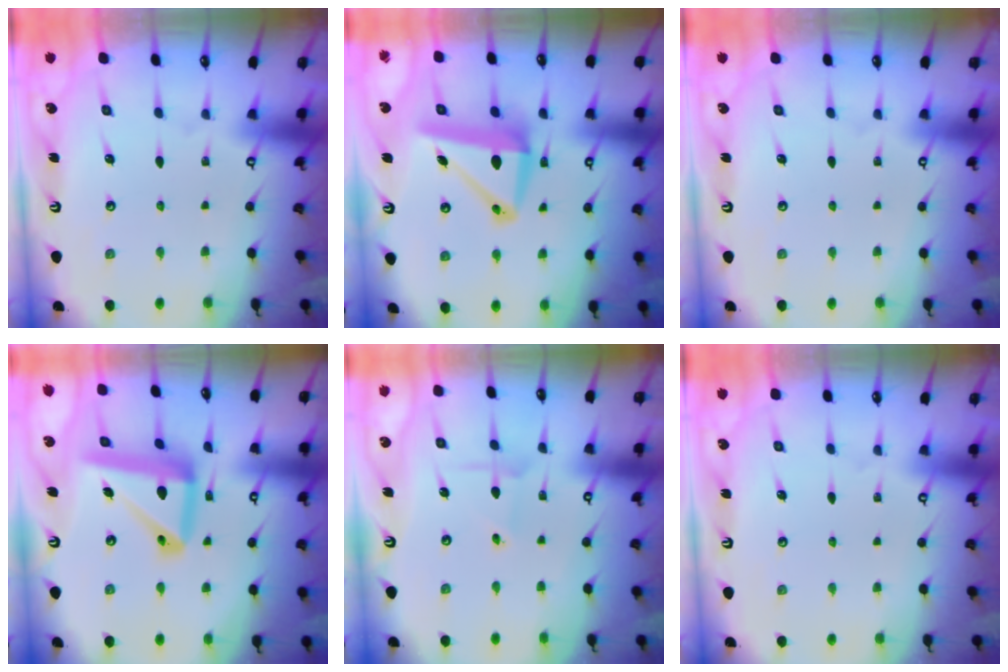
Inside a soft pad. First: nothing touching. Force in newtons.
{"total": 10.3, "press": 10.1, "slide": 2.3}
{"total": 0.8, "press": 0.7, "slide": 0.4}
{"total": 16.9, "press": 16.8, "slide": 1.8}
{"total": 2.9, "press": 2.9, "slide": 0.1}
{"total": 0.0}